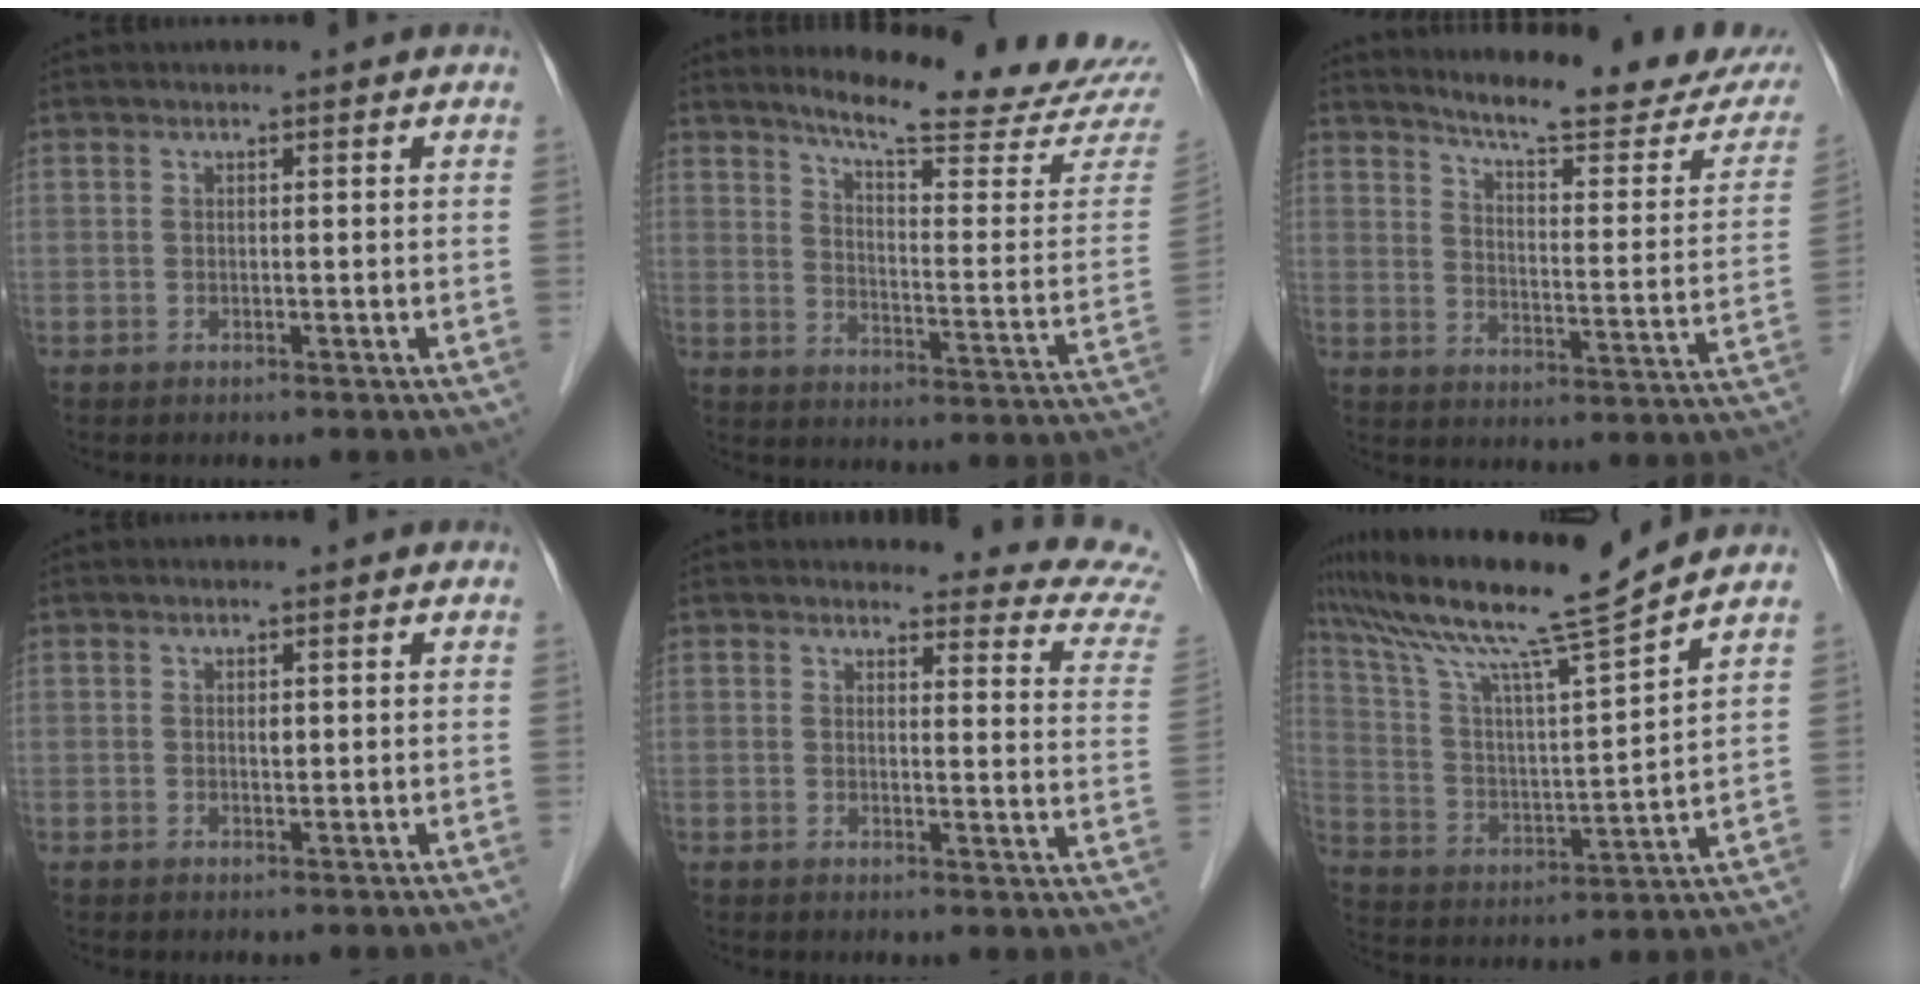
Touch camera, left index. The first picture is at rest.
{"total": 20.4, "force": [18.9, -0.2, 7.8], "torque": [-0.116, -0.103, 0.236]}
{"total": 19.0, "force": [17.3, 1.9, 7.6], "torque": [-0.102, -0.068, 0.213]}
{"total": 0.8, "force": [0.2, 0.4, 0.6], "torque": [-0.010, 0.000, 0.002]}
{"total": 12.1, "force": [12.1, 0.2, 1.1], "torque": [0.015, -0.099, 0.096]}
{"total": 15.4, "force": [13.0, -1.9, 8.1], "torque": [-0.157, 0.000, 0.228]}